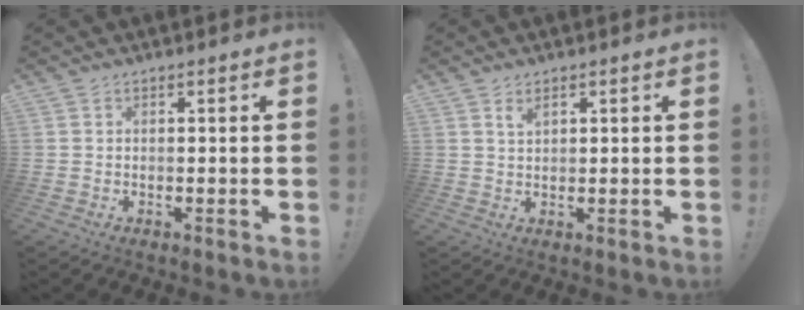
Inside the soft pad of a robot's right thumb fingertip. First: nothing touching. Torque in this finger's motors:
{"motor_torque": [0.09, 0.95, 0.01, 0.06, 0.22]}